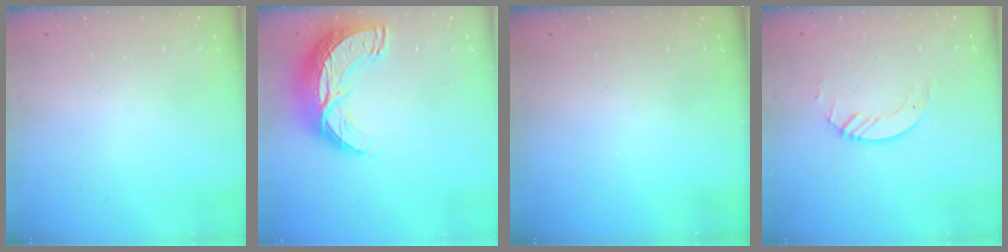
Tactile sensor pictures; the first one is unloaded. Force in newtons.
{"total": 15.0, "press": 14.9, "slide": 1.0}
{"total": 0.0}
{"total": 3.1, "press": 3.0, "slide": 0.3}